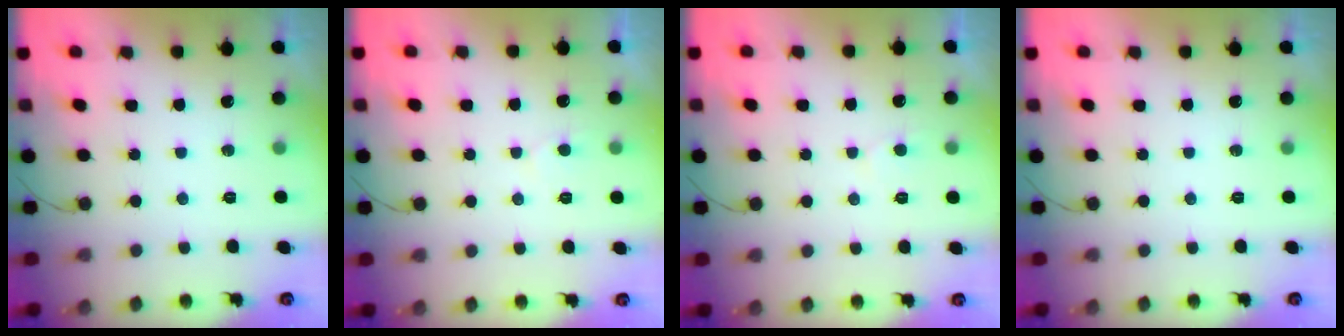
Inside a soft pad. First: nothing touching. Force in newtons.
{"total": 4.0, "press": 4.0, "slide": 0.4}
{"total": 4.0, "press": 4.0, "slide": 0.4}
{"total": 0.0}